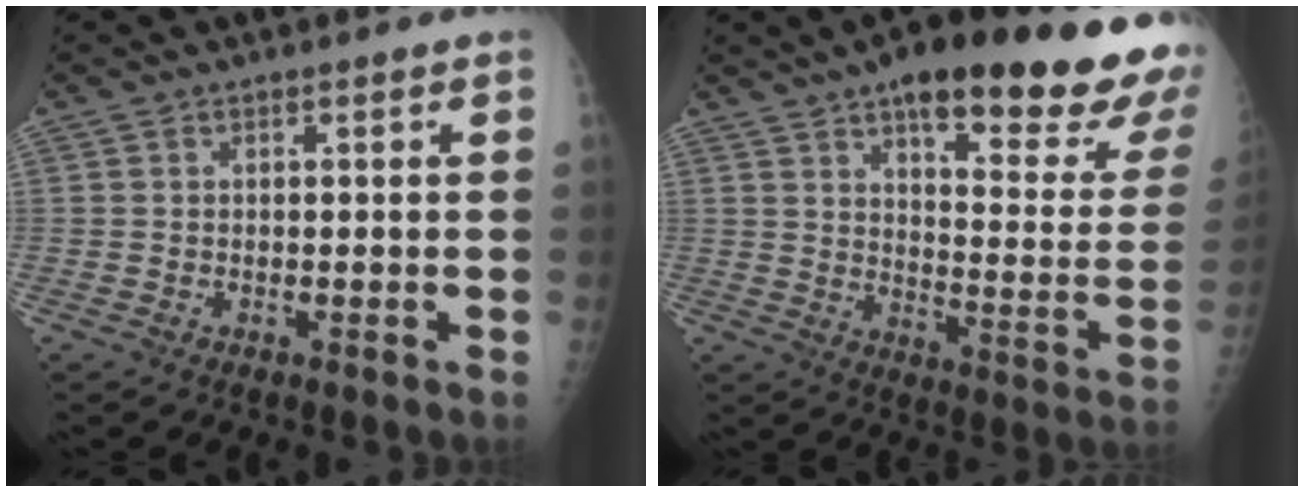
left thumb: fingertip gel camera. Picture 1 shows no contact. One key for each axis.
{"total": 28.3, "fx": 18.5, "fy": 6.8, "fz": 20.3, "tx": -0.227, "ty": -0.069, "tz": 0.247}